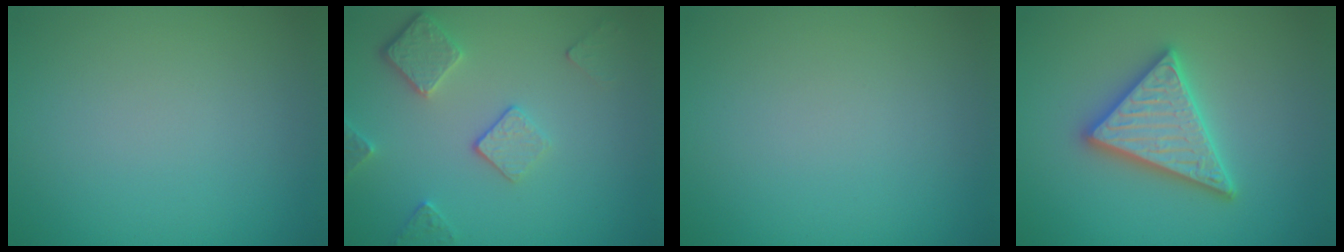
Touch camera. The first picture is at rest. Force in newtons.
{"total": 3.7, "press": 3.0, "slide": 2.2}
{"total": 0.0}
{"total": 4.9, "press": 4.9, "slide": 0.7}